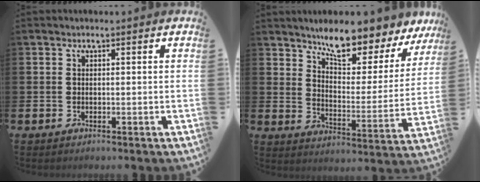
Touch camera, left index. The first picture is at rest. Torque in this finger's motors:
{"motor_torque": [1.17, -0.97, 1.05, 0.21]}